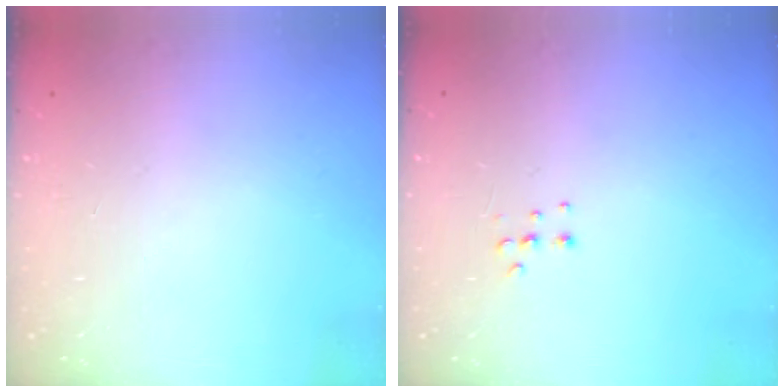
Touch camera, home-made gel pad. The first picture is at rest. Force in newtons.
{"total": 5.7, "press": 5.6, "slide": 1.0}